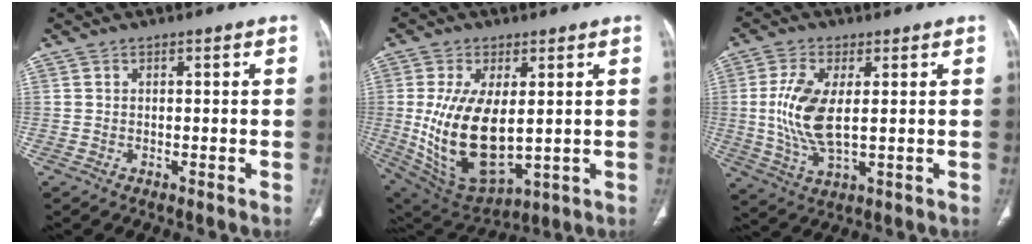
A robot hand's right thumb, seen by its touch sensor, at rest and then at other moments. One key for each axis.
{"total": 17.6, "fx": 0.4, "fy": 9.1, "fz": 15.1, "tx": -0.284, "ty": -0.020, "tz": 0.033}
{"total": 10.6, "fx": 0.9, "fy": 4.6, "fz": 9.5, "tx": -0.208, "ty": -0.012, "tz": 0.023}